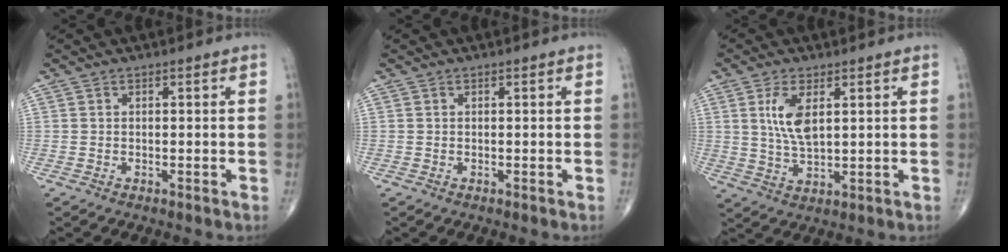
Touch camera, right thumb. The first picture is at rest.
{"total": 0.0}
{"total": 7.0, "force": [2.1, 3.1, 6.0], "torque": [-0.120, -0.010, 0.048]}